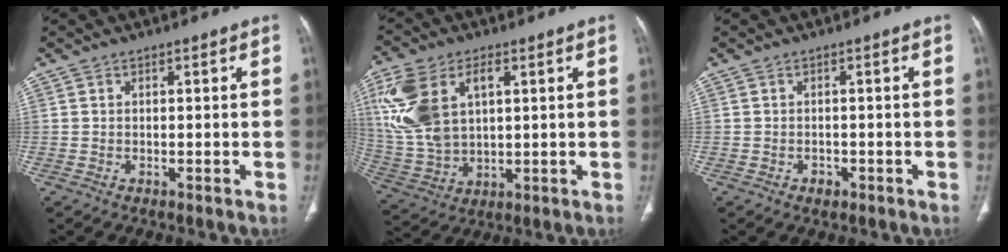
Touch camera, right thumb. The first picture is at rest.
{"total": 16.9, "force": [4.9, 10.3, 12.6], "torque": [-0.273, -0.001, 0.104]}
{"total": 1.4, "force": [-0.7, 1.1, 0.6], "torque": [-0.005, 0.006, -0.007]}